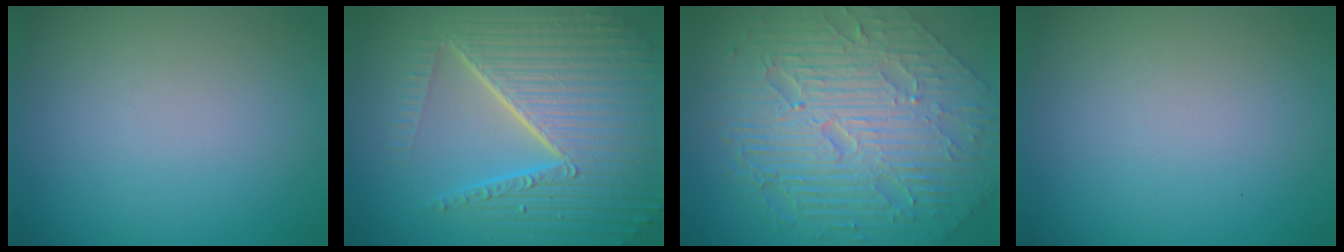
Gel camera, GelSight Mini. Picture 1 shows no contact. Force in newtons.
{"total": 10.0, "press": 6.4, "slide": 7.8}
{"total": 11.2, "press": 7.5, "slide": 8.4}
{"total": 0.0}